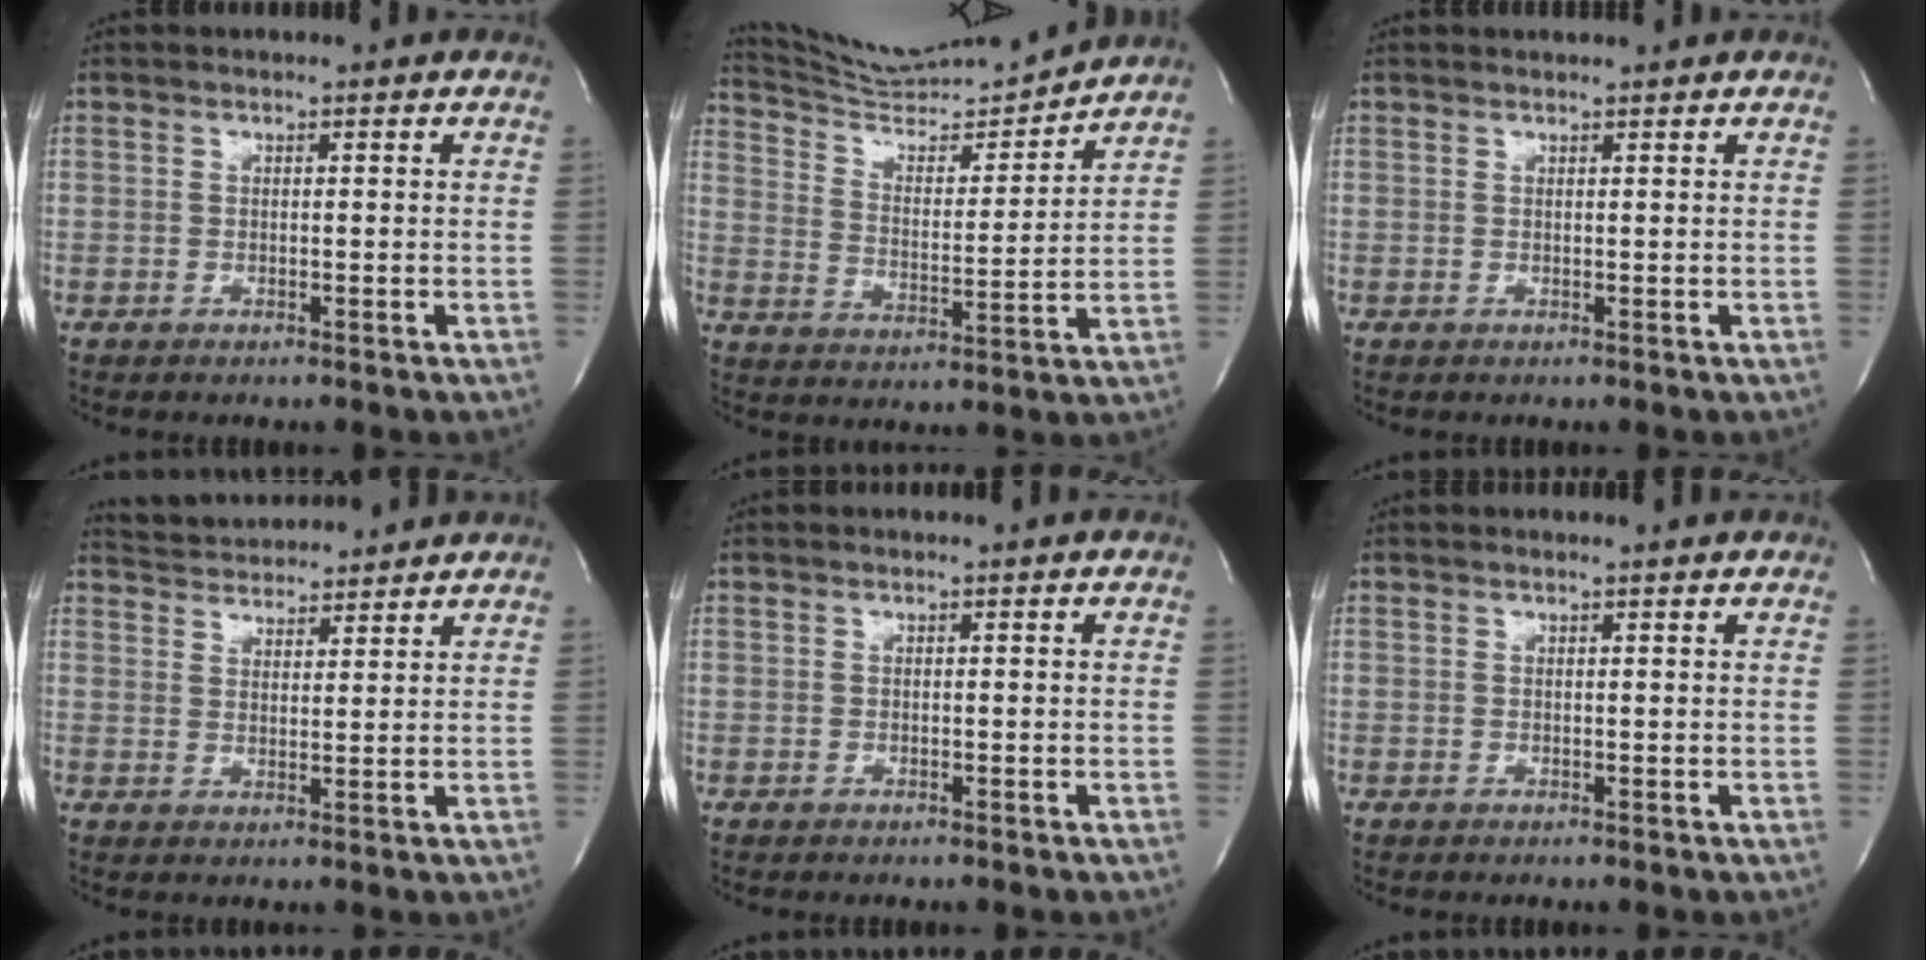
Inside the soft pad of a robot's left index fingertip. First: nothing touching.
{"total": 13.3, "force": [13.1, -0.8, 2.4], "torque": [-0.049, -0.013, 0.220]}
{"total": 1.3, "force": [1.2, -0.1, 0.3], "torque": [-0.006, 0.008, 0.019]}
{"total": 8.5, "force": [8.2, 1.4, 1.5], "torque": [-0.031, 0.016, 0.124]}
{"total": 0.0}
{"total": 0.8, "force": [0.7, -0.1, 0.2], "torque": [-0.012, -0.001, 0.006]}